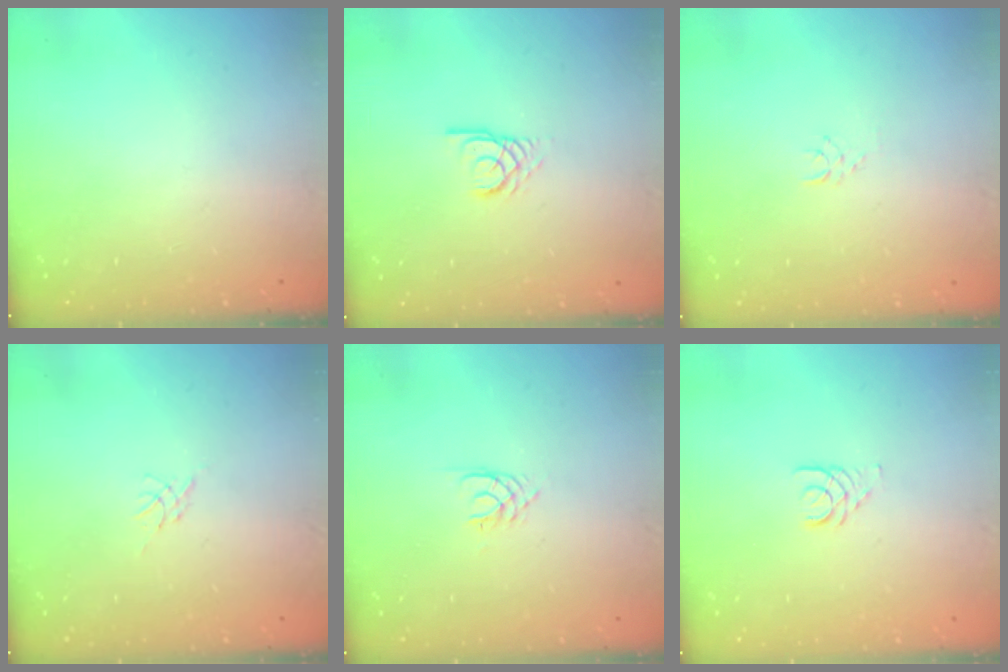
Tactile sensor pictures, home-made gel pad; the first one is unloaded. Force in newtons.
{"total": 2.8, "press": 2.8, "slide": 0.1}
{"total": 4.8, "press": 4.8, "slide": 0.3}
{"total": 0.0}
{"total": 1.7, "press": 1.7, "slide": 0.2}
{"total": 2.5, "press": 2.5, "slide": 0.3}